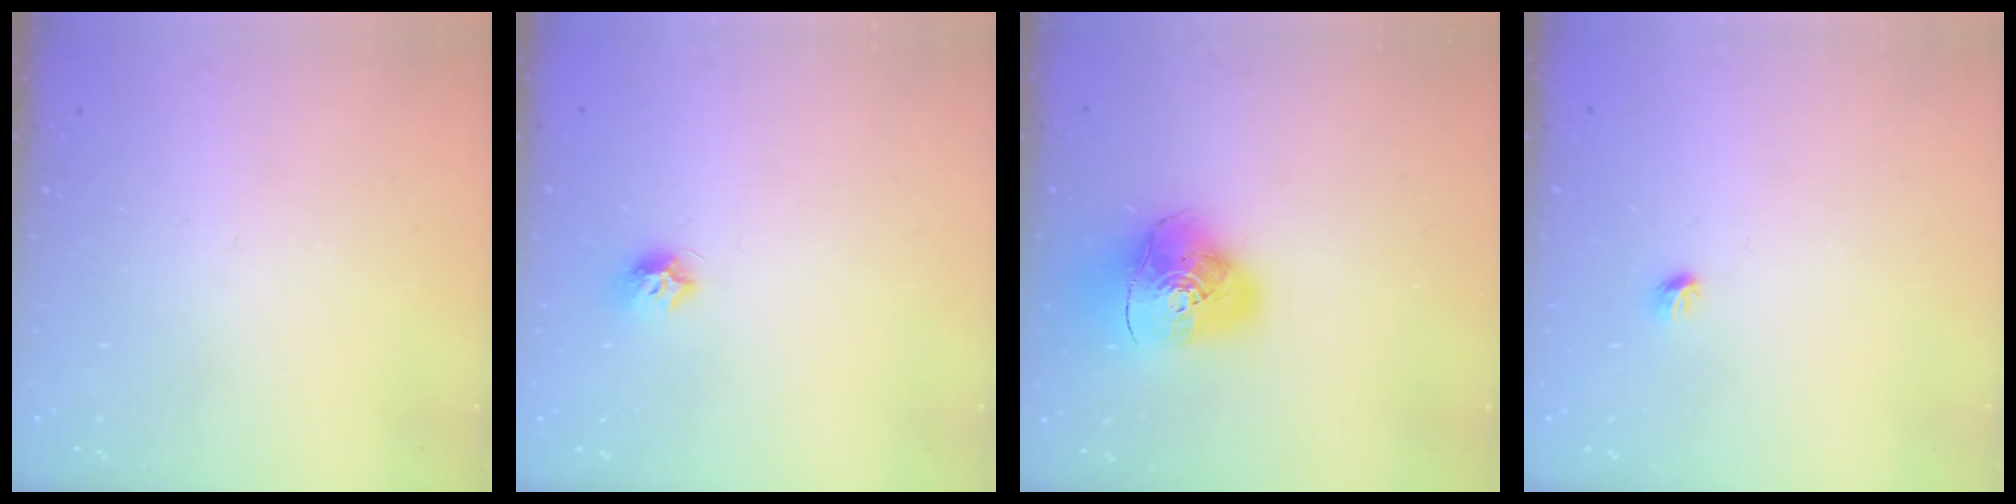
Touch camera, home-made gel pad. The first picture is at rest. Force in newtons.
{"total": 8.2, "press": 8.2, "slide": 0.7}
{"total": 14.0, "press": 13.9, "slide": 1.8}
{"total": 4.2, "press": 4.1, "slide": 1.0}